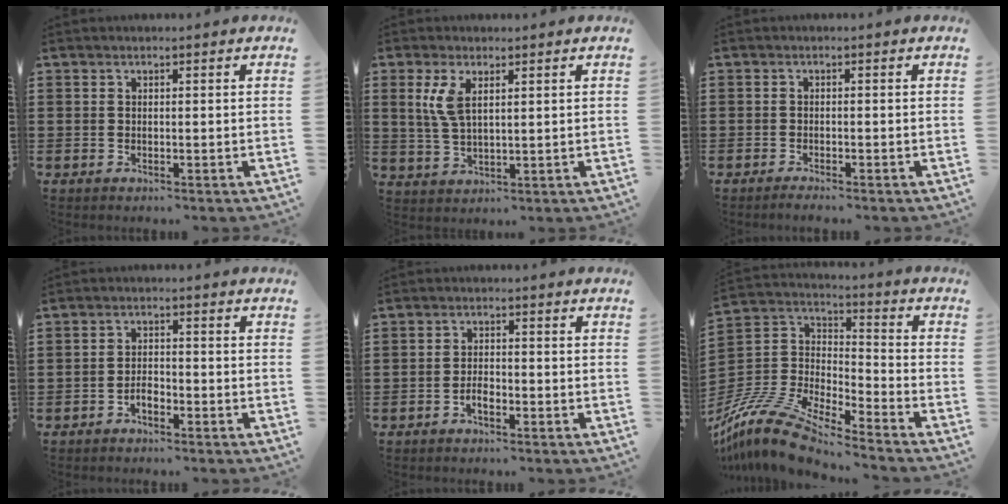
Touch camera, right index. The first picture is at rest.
{"total": 4.9, "force": [1.9, 2.0, 4.0], "torque": [-0.094, 0.003, 0.031]}
{"total": 1.0, "force": [-0.9, -0.1, 0.2], "torque": [-0.006, -0.002, -0.018]}
{"total": 2.3, "force": [-1.5, 1.0, 1.3], "torque": [-0.028, 0.003, -0.030]}
{"total": 2.1, "force": [-1.2, 0.9, 1.5], "torque": [-0.030, 0.002, -0.023]}
{"total": 11.4, "force": [-10.4, 1.8, 4.2], "torque": [-0.113, 0.006, -0.219]}